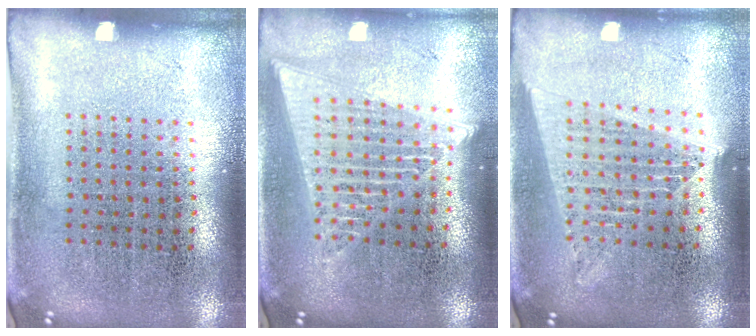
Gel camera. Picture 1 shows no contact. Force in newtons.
{"total": 1.9, "press": 1.7, "slide": 1.0}
{"total": 1.7, "press": 1.5, "slide": 0.8}